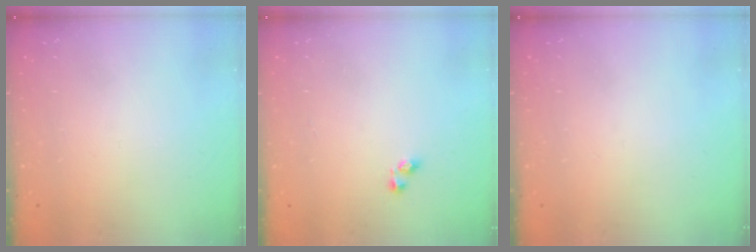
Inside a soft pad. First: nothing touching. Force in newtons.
{"total": 2.4, "press": 2.1, "slide": 1.2}
{"total": 0.0}